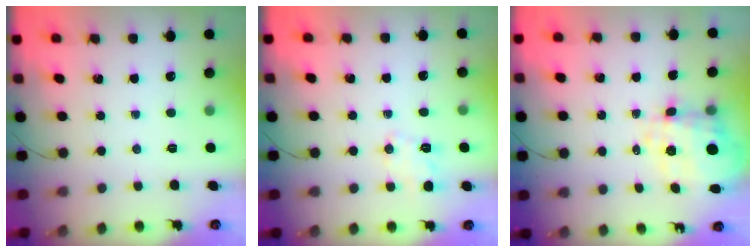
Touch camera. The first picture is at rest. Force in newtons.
{"total": 3.2, "press": 2.8, "slide": 1.5}
{"total": 6.4, "press": 5.6, "slide": 3.1}